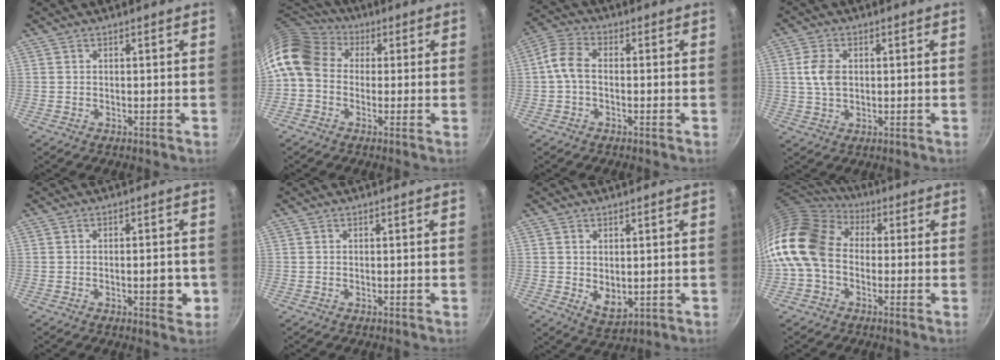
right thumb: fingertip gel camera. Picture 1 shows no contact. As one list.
[{"total": 12.2, "force": [1.5, 9.9, 7.0], "torque": [-0.124, 0.028, 0.006]}, {"total": 5.4, "force": [-0.8, 3.3, 4.2], "torque": [-0.096, 0.024, -0.028]}, {"total": 5.5, "force": [0.8, 3.7, 4.0], "torque": [-0.072, 0.002, 0.014]}, {"total": 5.3, "force": [-1.3, 2.1, 4.7], "torque": [-0.047, 0.004, -0.017]}, {"total": 0.0}, {"total": 4.8, "force": [0.4, 3.1, 3.7], "torque": [-0.051, -0.019, 0.016]}, {"total": 16.4, "force": [-0.4, 12.3, 10.8], "torque": [-0.199, 0.036, -0.027]}]